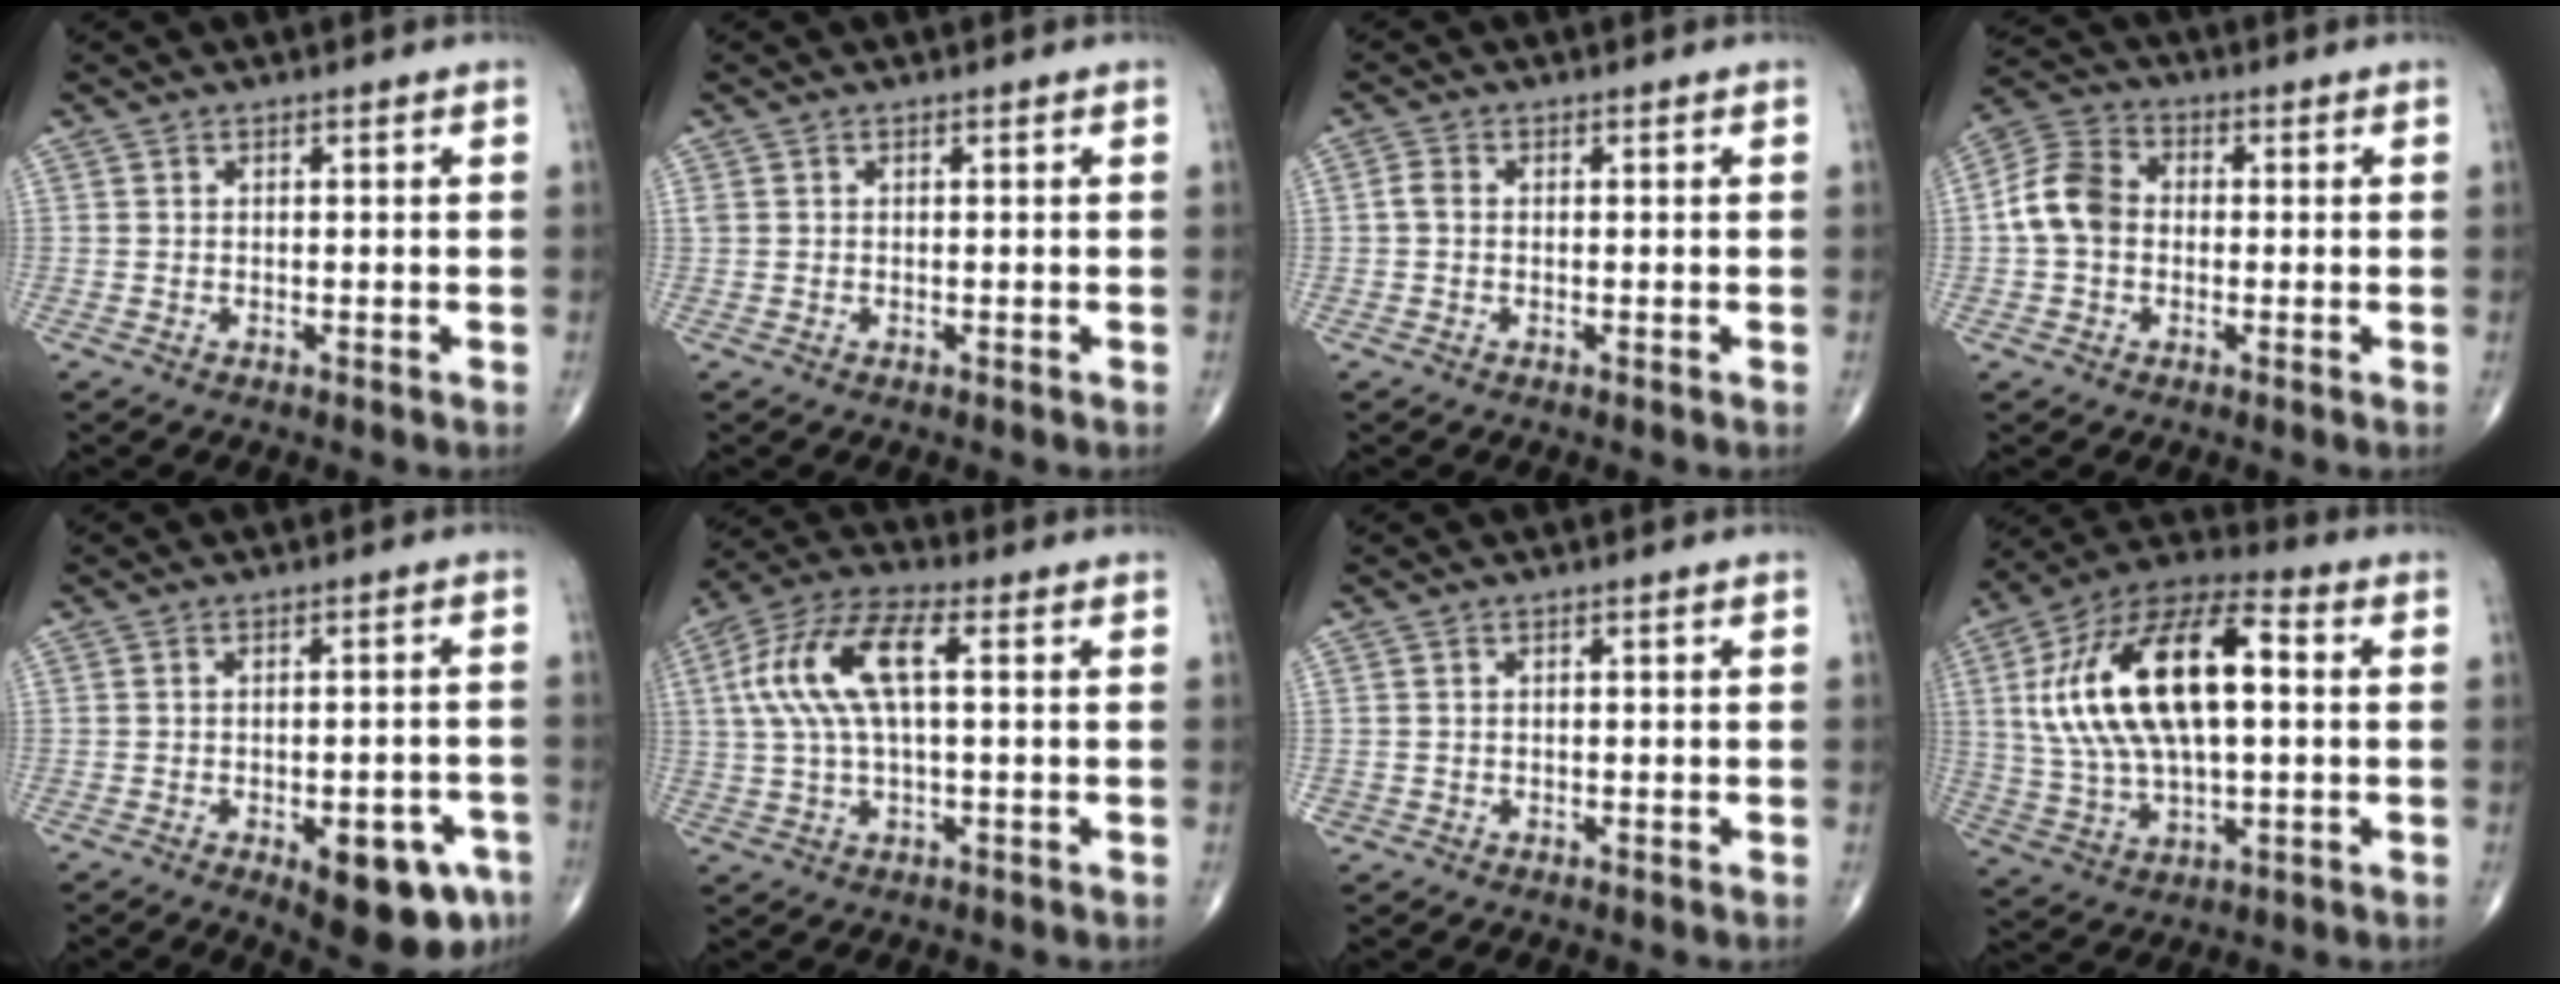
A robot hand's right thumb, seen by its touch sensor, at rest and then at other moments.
{"total": 0.6, "force": [0.2, 0.5, 0.2], "torque": [-0.003, 0.006, 0.005]}
{"total": 1.7, "force": [-0.1, 1.3, 1.2], "torque": [-0.022, 0.004, -0.006]}
{"total": 8.4, "force": [-0.4, 6.5, 5.3], "torque": [-0.096, 0.027, -0.020]}
{"total": 11.9, "force": [-5.6, 4.8, 9.3], "torque": [-0.095, 0.018, -0.064]}
{"total": 13.2, "force": [2.3, 5.2, 11.9], "torque": [-0.260, 0.036, 0.042]}
{"total": 0.7, "force": [-0.3, 0.6, 0.0], "torque": [0.007, 0.006, -0.007]}
{"total": 23.4, "force": [3.3, 11.1, 20.3], "torque": [-0.381, 0.023, 0.052]}